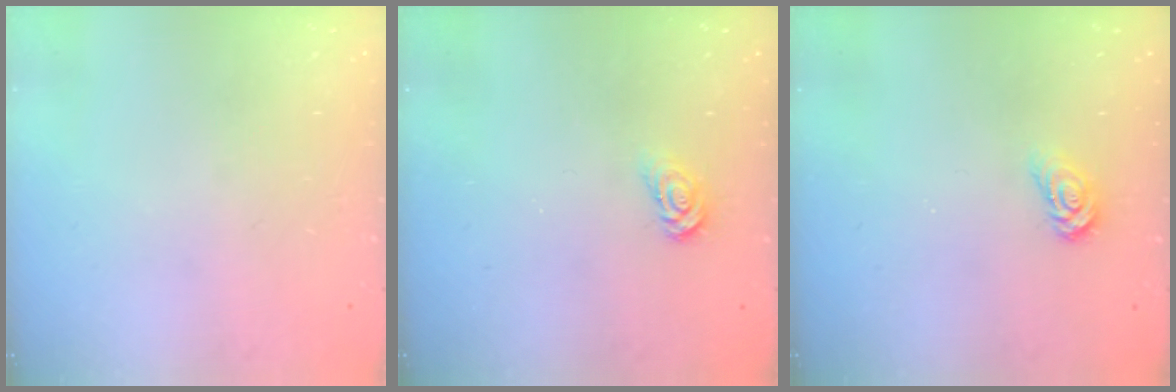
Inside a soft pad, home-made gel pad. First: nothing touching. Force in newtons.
{"total": 3.1, "press": 3.1, "slide": 0.4}
{"total": 3.4, "press": 3.4, "slide": 0.3}